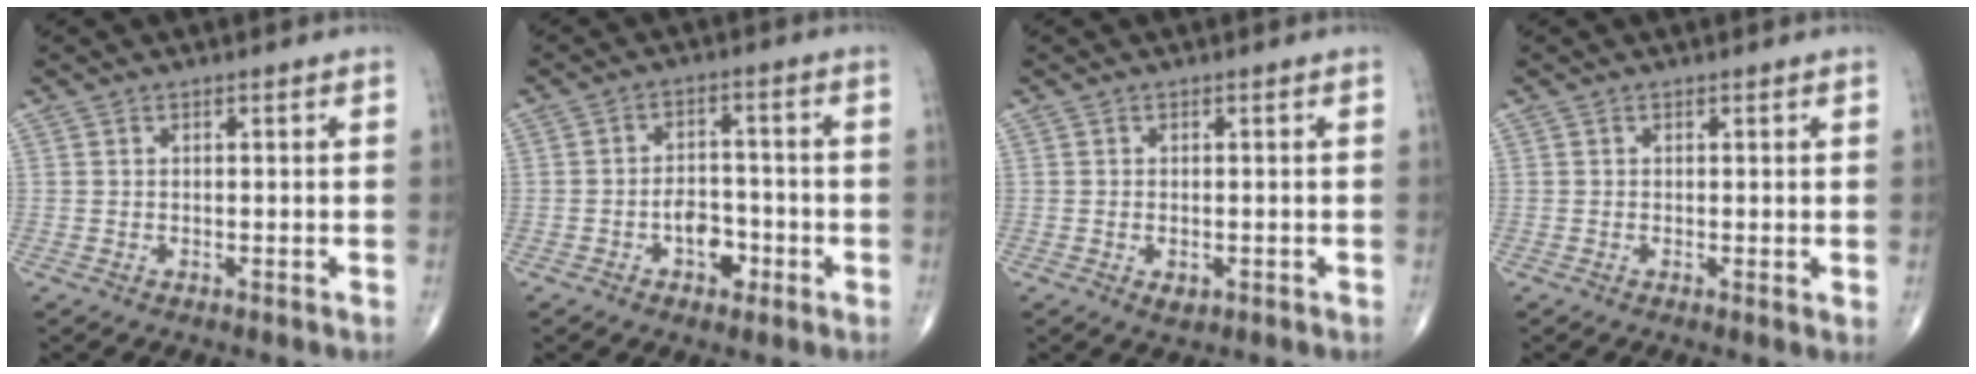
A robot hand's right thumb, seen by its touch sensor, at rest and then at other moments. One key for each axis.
{"total": 6.1, "fx": -2.4, "fy": 3.9, "fz": 4.0, "tx": -0.038, "ty": 0.024, "tz": -0.040}
{"total": 1.9, "fx": -0.6, "fy": 1.2, "fz": 1.4, "tx": -0.014, "ty": 0.001, "tz": -0.004}
{"total": 0.9, "fx": 0.1, "fy": 0.3, "fz": 0.9, "tx": -0.016, "ty": -0.005, "tz": -0.002}